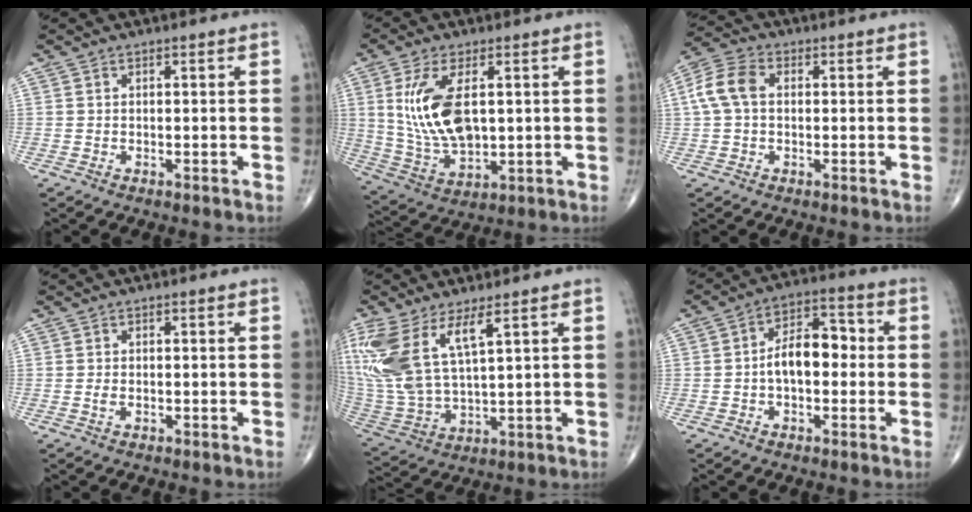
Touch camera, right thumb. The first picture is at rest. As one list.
[{"total": 13.4, "force": [2.6, 6.7, 11.3], "torque": [-0.229, -0.013, 0.063]}, {"total": 7.2, "force": [0.8, 4.8, 5.3], "torque": [-0.117, 0.023, 0.009]}, {"total": 1.2, "force": [-0.3, 0.7, 0.9], "torque": [-0.022, 0.001, -0.005]}, {"total": 15.7, "force": [7.2, 5.6, 12.8], "torque": [-0.299, -0.029, 0.161]}, {"total": 9.5, "force": [-0.6, 5.5, 7.6], "torque": [-0.107, 0.033, -0.019]}]